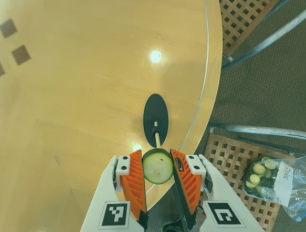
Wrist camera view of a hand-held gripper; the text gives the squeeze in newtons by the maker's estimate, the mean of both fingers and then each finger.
{"total": 8.5, "left": 8.2, "right": 8.8}